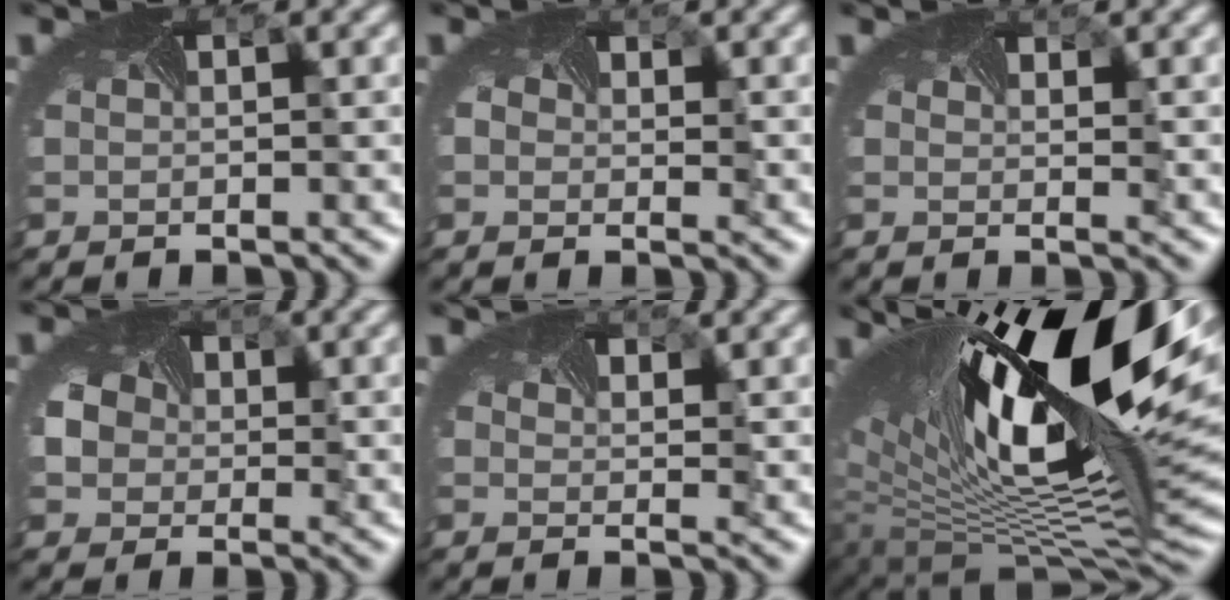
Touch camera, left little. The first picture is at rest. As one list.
[{"total": 0.0}, {"total": 0.9, "force": [0.6, 0.3, 0.7], "torque": [-0.008, 0.002, 0.007]}, {"total": 2.5, "force": [0.8, 2.2, 0.9], "torque": [-0.045, -0.009, 0.028]}, {"total": 2.1, "force": [1.5, 0.7, 1.2], "torque": [-0.016, 0.002, 0.018]}, {"total": 19.1, "force": [5.8, 7.3, 16.7], "torque": [-0.263, 0.021, 0.116]}]